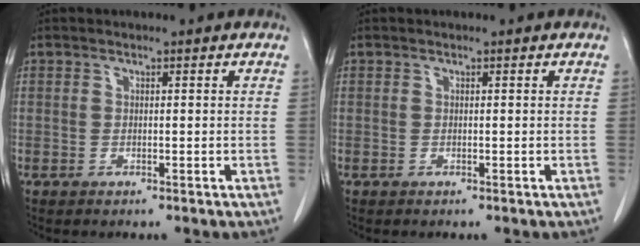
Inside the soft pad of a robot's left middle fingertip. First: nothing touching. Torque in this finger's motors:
{"motor_torque": [0.03, -0.13, 0.00, -0.01]}